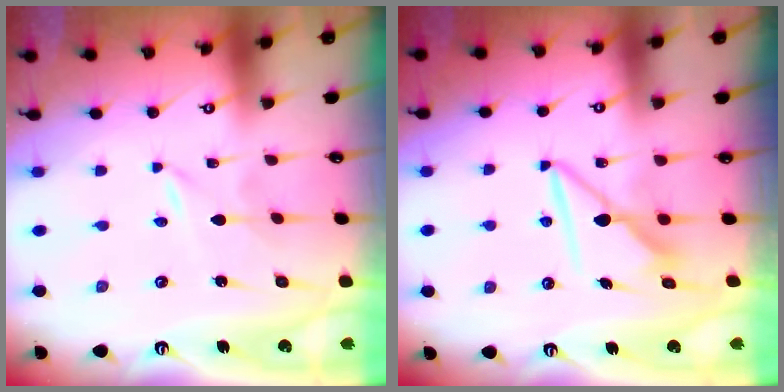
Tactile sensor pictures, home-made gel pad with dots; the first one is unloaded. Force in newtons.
{"total": 8.2, "press": 8.2, "slide": 0.6}